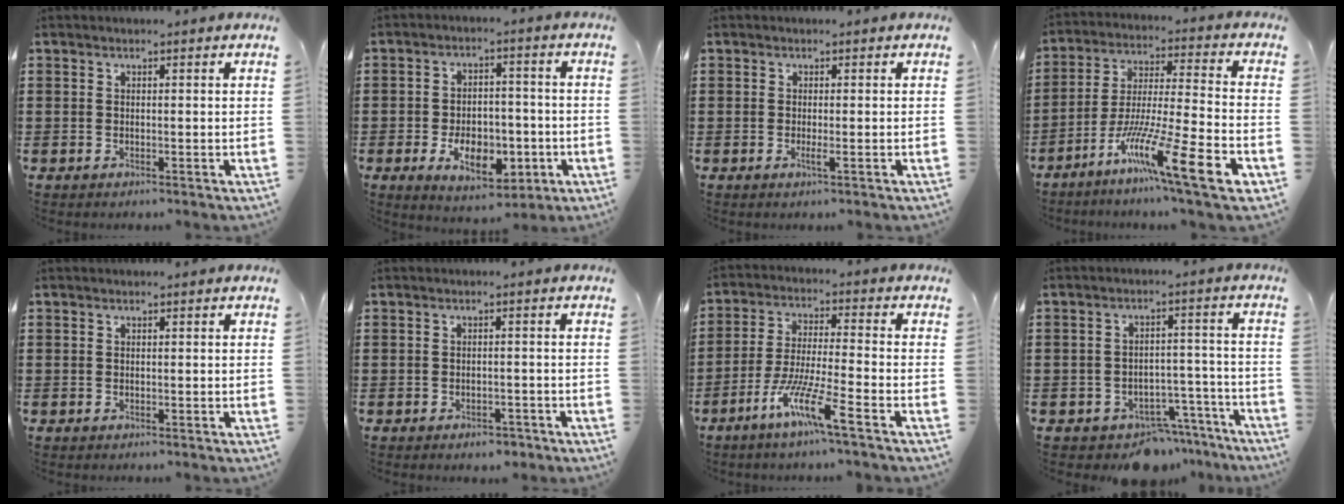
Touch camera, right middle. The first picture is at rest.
{"total": 7.8, "force": [-3.2, 4.4, 5.5], "torque": [-0.073, 0.004, -0.060]}
{"total": 1.0, "force": [-0.3, 0.0, 0.9], "torque": [-0.018, -0.004, -0.004]}
{"total": 14.2, "force": [-8.7, 0.9, 11.1], "torque": [-0.203, -0.001, -0.159]}
{"total": 0.0}
{"total": 1.6, "force": [-1.5, 0.6, 0.3], "torque": [-0.012, -0.002, -0.031]}
{"total": 8.9, "force": [-5.7, 0.5, 6.9], "torque": [-0.135, -0.004, -0.109]}
{"total": 5.5, "force": [-5.0, 2.1, 1.0], "torque": [-0.017, 0.022, -0.098]}